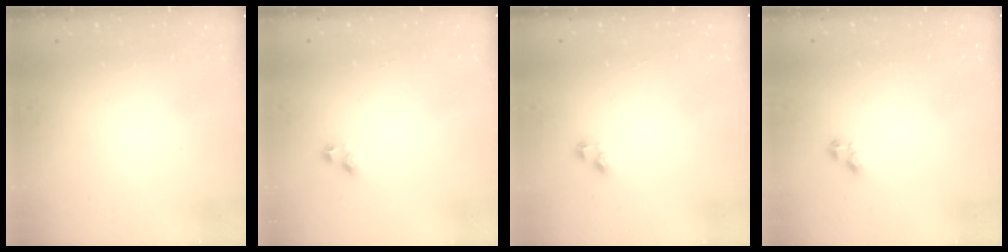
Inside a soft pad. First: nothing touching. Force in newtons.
{"total": 2.2, "press": 1.9, "slide": 1.1}
{"total": 2.5, "press": 2.5, "slide": 0.2}
{"total": 3.2, "press": 3.1, "slide": 0.4}